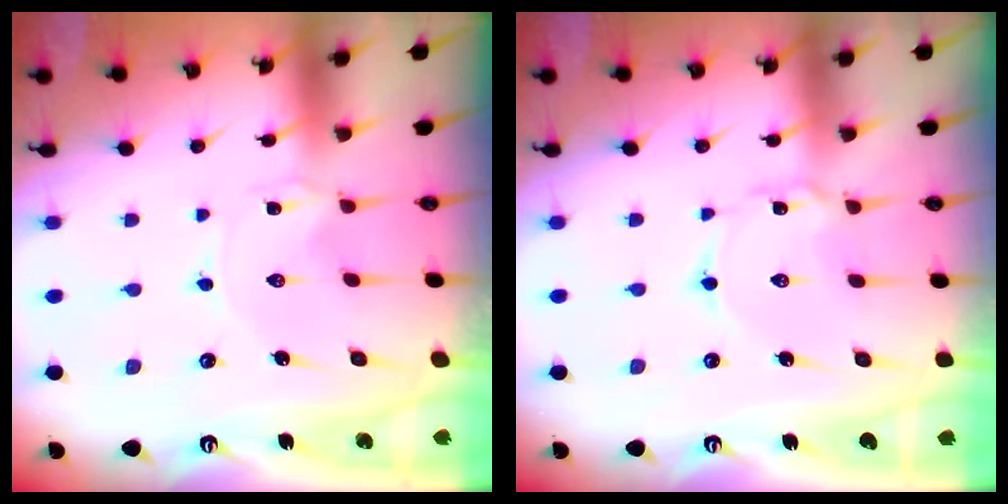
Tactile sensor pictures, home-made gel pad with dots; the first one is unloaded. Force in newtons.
{"total": 2.4, "press": 2.4, "slide": 0.1}